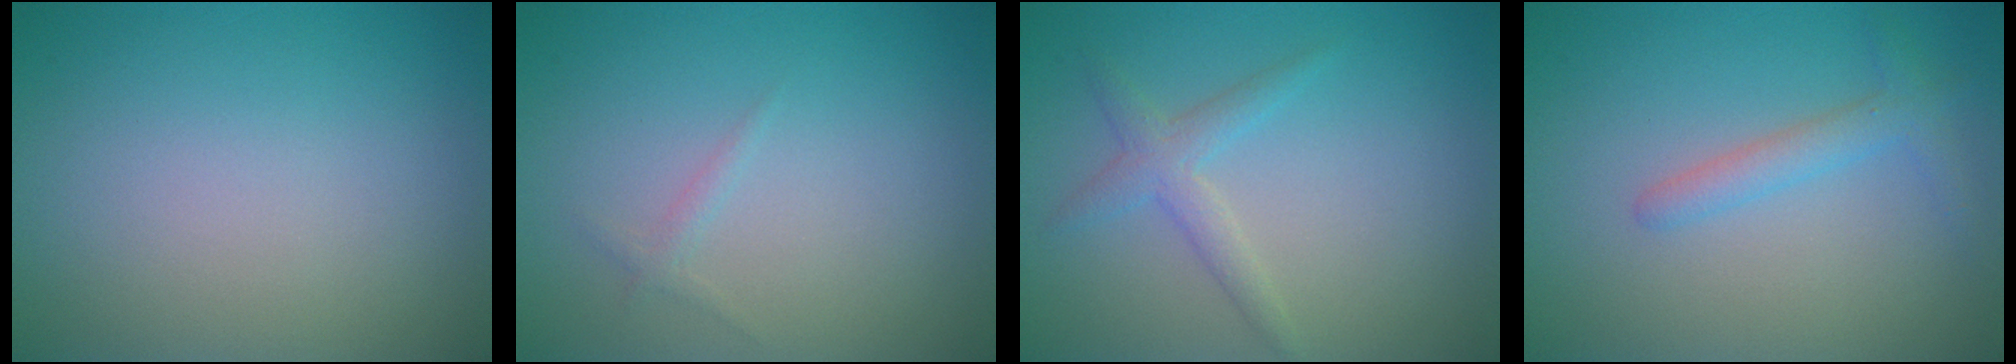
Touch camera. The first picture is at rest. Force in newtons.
{"total": 0.6, "press": 0.6, "slide": 0.1}
{"total": 2.1, "press": 2.1, "slide": 0.1}
{"total": 2.1, "press": 2.1, "slide": 0.0}